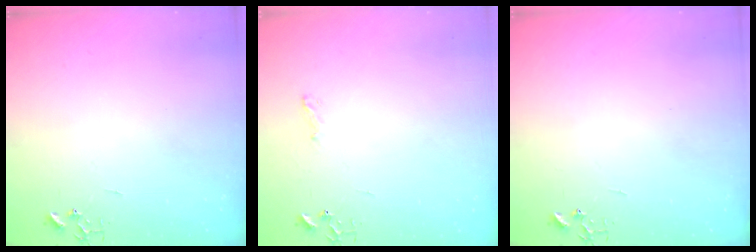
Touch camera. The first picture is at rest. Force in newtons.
{"total": 5.0, "press": 5.0, "slide": 0.6}
{"total": 0.0}